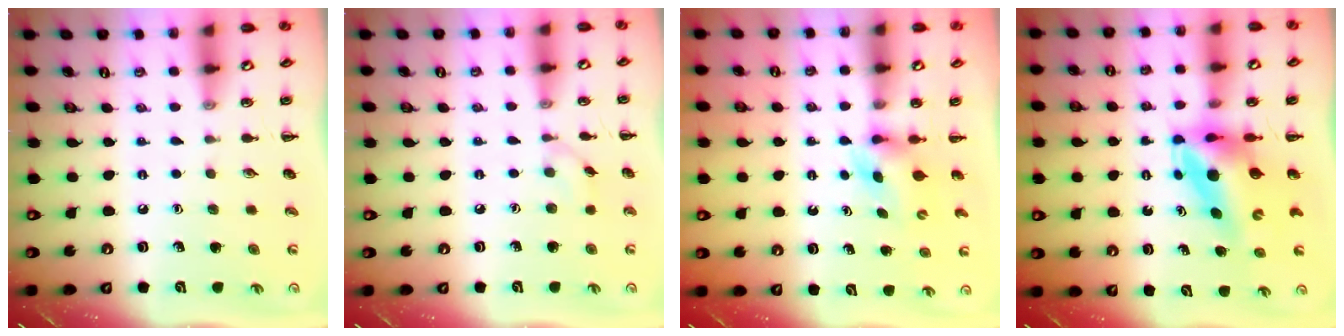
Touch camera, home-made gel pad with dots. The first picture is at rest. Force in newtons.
{"total": 3.2, "press": 2.9, "slide": 1.3}
{"total": 3.1, "press": 2.7, "slide": 1.4}
{"total": 6.6, "press": 6.3, "slide": 1.9}